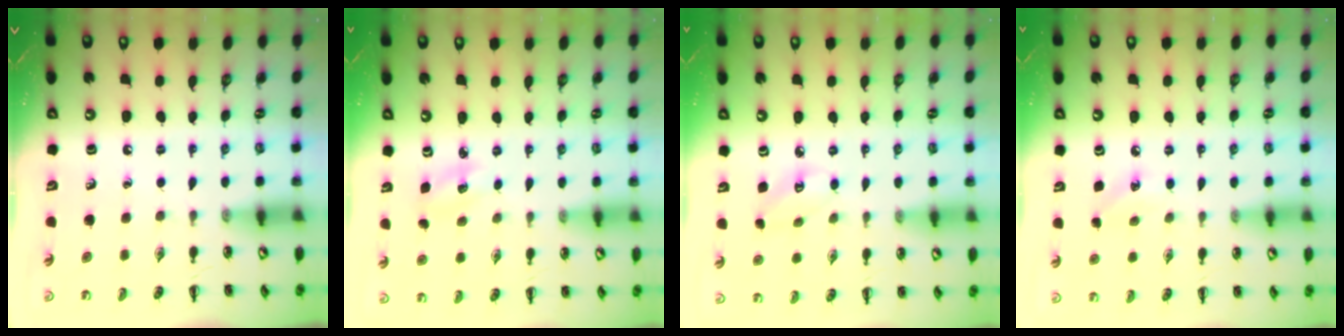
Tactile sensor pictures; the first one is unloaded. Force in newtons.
{"total": 3.5, "press": 3.4, "slide": 1.0}
{"total": 3.2, "press": 3.1, "slide": 0.6}
{"total": 5.9, "press": 5.6, "slide": 1.7}